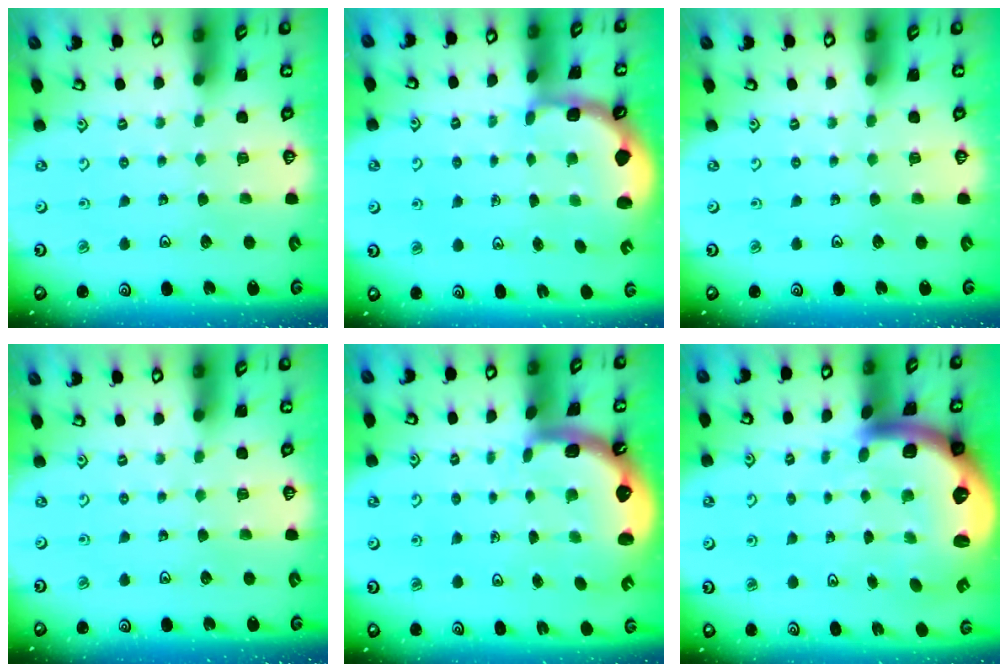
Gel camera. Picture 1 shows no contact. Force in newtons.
{"total": 2.4, "press": 1.6, "slide": 1.8}
{"total": 0.0}
{"total": 0.0}
{"total": 3.4, "press": 2.6, "slide": 2.3}
{"total": 8.8, "press": 8.6, "slide": 1.9}